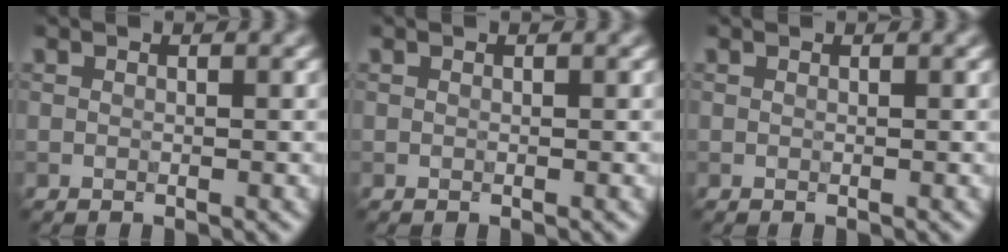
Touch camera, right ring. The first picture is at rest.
{"total": 0.0}
{"total": 0.0}